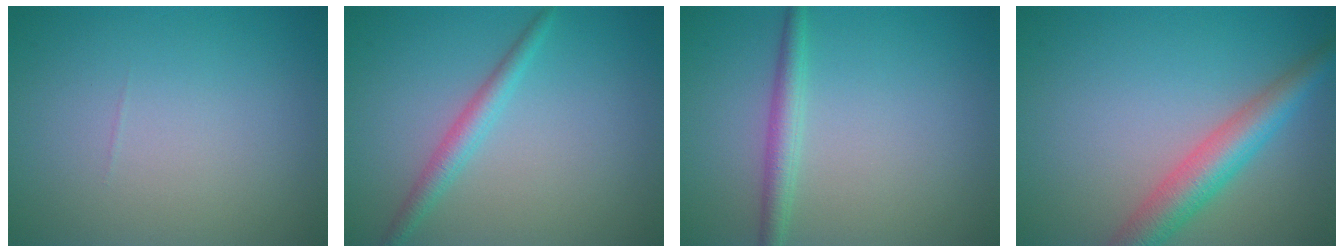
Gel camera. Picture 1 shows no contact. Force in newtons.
{"total": 2.1, "press": 2.1, "slide": 0.0}
{"total": 2.2, "press": 2.2, "slide": 0.1}
{"total": 4.8, "press": 4.8, "slide": 0.2}